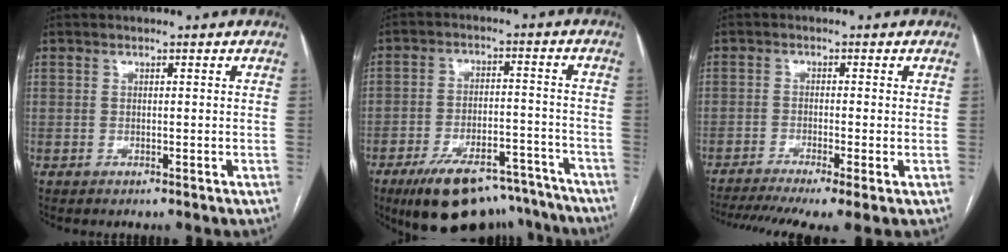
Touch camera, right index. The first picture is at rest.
{"total": 17.2, "force": [-13.9, 6.1, 8.0], "torque": [-0.104, 0.023, -0.204]}
{"total": 11.2, "force": [-7.9, 1.0, 7.9], "torque": [-0.136, -0.015, -0.126]}